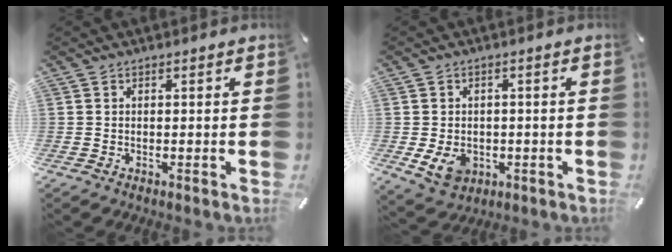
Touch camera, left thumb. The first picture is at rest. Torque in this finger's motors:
{"motor_torque": [0.66, 1.91, 0.19, -0.07, 0.18]}